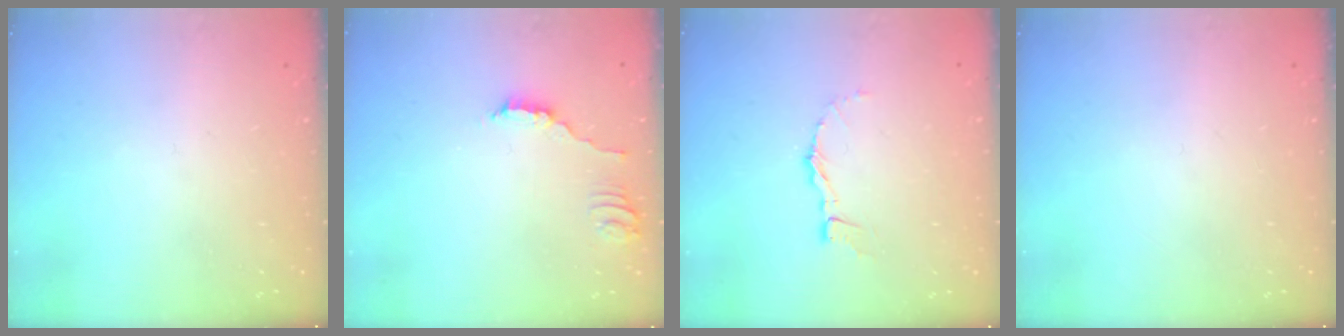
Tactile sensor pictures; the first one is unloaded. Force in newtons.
{"total": 1.8, "press": 1.8, "slide": 0.3}
{"total": 3.5, "press": 3.5, "slide": 0.2}
{"total": 0.0}